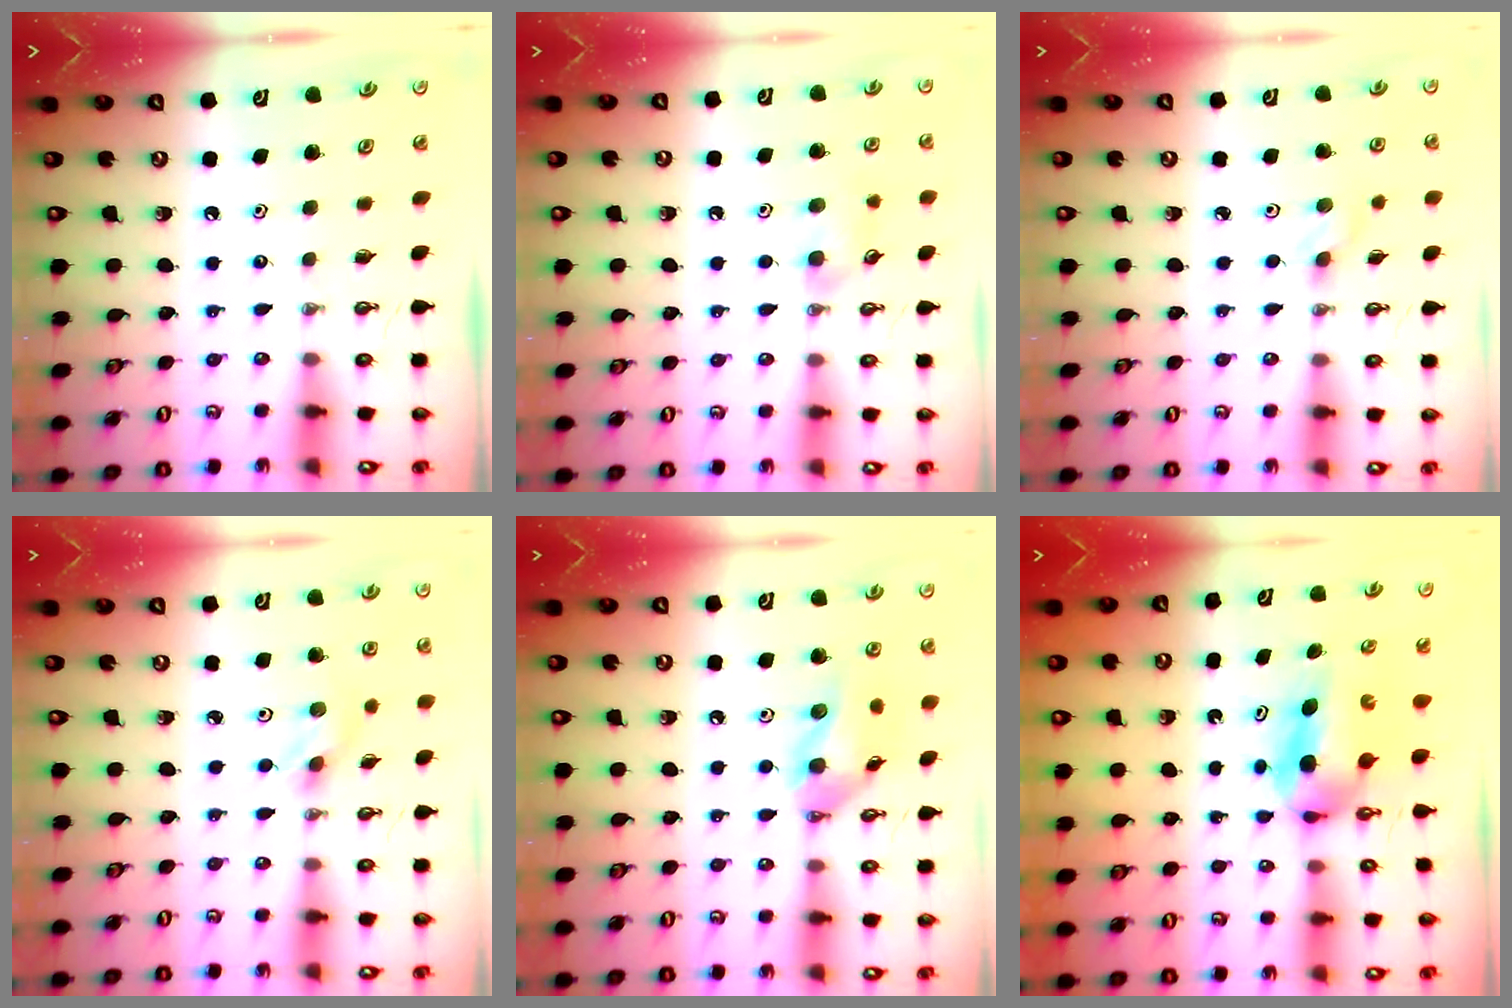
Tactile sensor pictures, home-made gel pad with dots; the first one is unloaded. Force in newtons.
{"total": 7.3, "press": 7.2, "slide": 1.2}
{"total": 3.0, "press": 2.6, "slide": 1.5}
{"total": 2.8, "press": 2.4, "slide": 1.4}
{"total": 12.7, "press": 12.6, "slide": 2.1}
{"total": 5.8, "press": 5.2, "slide": 2.6}